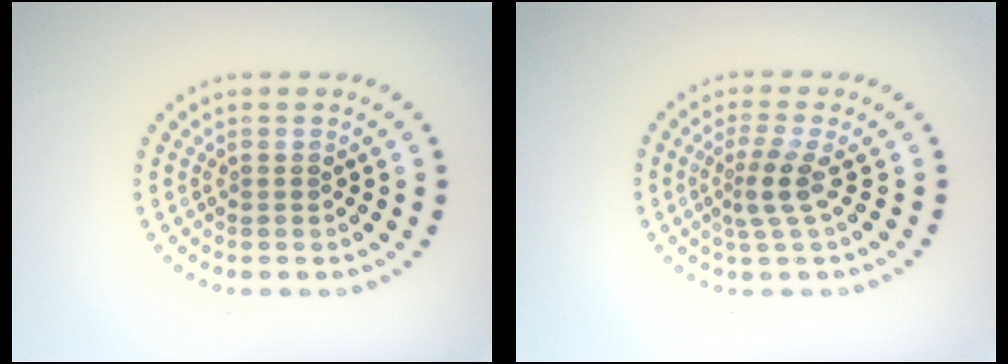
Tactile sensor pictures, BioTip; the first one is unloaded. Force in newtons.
{"total": 2.4, "press": 1.7, "slide": 1.7}